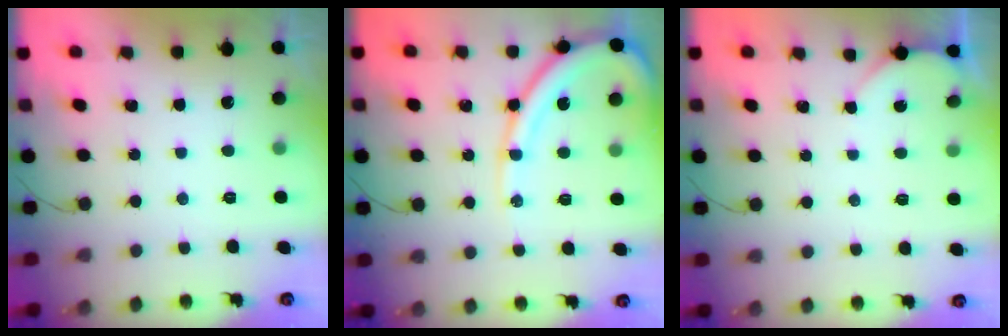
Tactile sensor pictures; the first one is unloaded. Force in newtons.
{"total": 13.3, "press": 13.2, "slide": 1.4}
{"total": 1.9, "press": 1.9, "slide": 0.3}